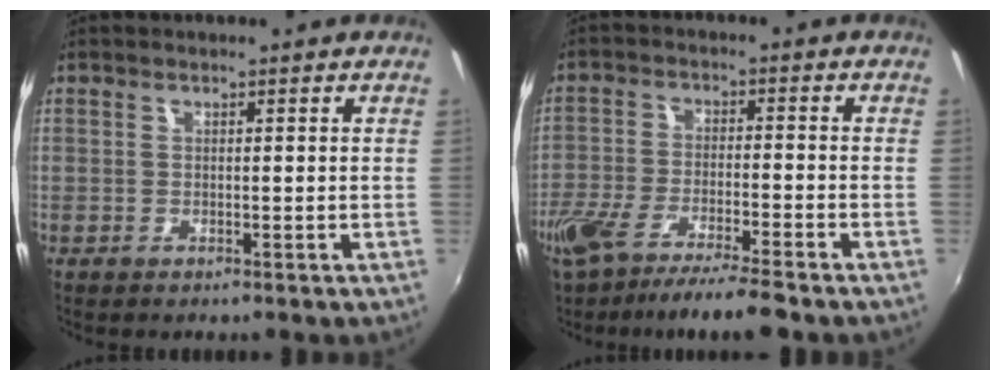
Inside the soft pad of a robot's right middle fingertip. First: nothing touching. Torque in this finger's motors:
{"motor_torque": [1.08, -1.06, 0.24, 0.10]}